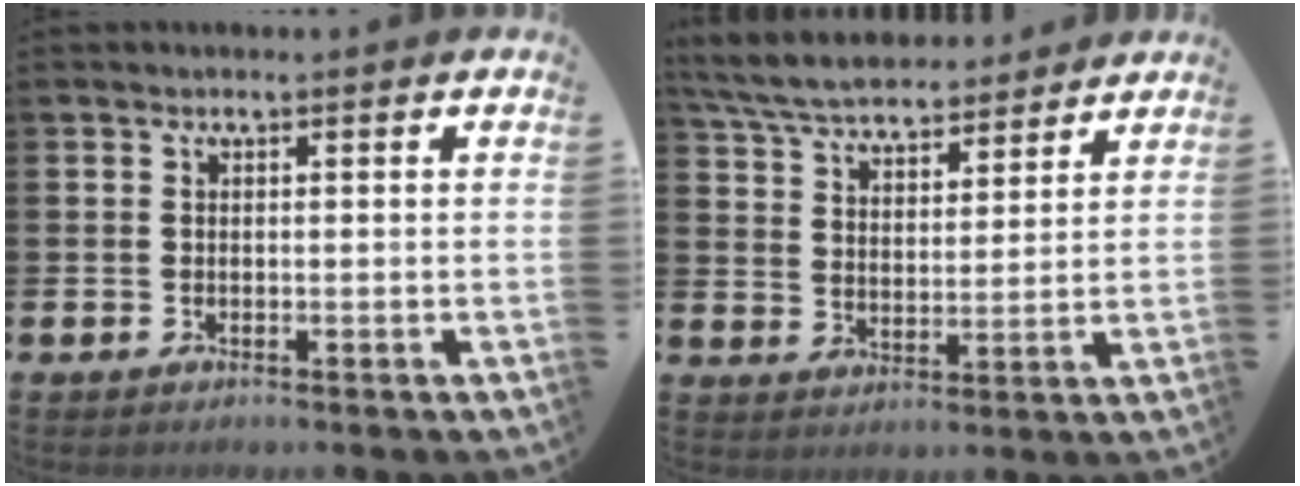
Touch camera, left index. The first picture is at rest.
{"total": 6.5, "force": [6.2, 1.4, 1.3], "torque": [-0.053, -0.034, 0.112]}